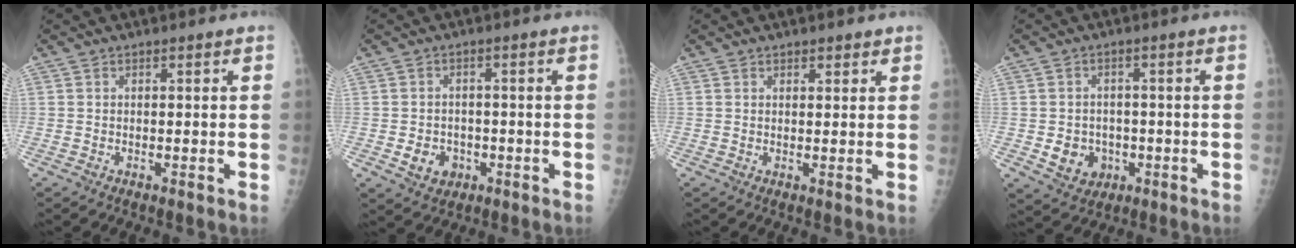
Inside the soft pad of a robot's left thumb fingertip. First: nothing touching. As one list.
[{"total": 5.1, "force": [-1.5, 4.3, 2.3], "torque": [-0.020, 0.008, -0.017]}, {"total": 1.6, "force": [1.1, 1.0, 0.6], "torque": [0.006, -0.006, 0.012]}, {"total": 6.5, "force": [-1.5, 5.6, 2.8], "torque": [-0.020, 0.008, -0.016]}]